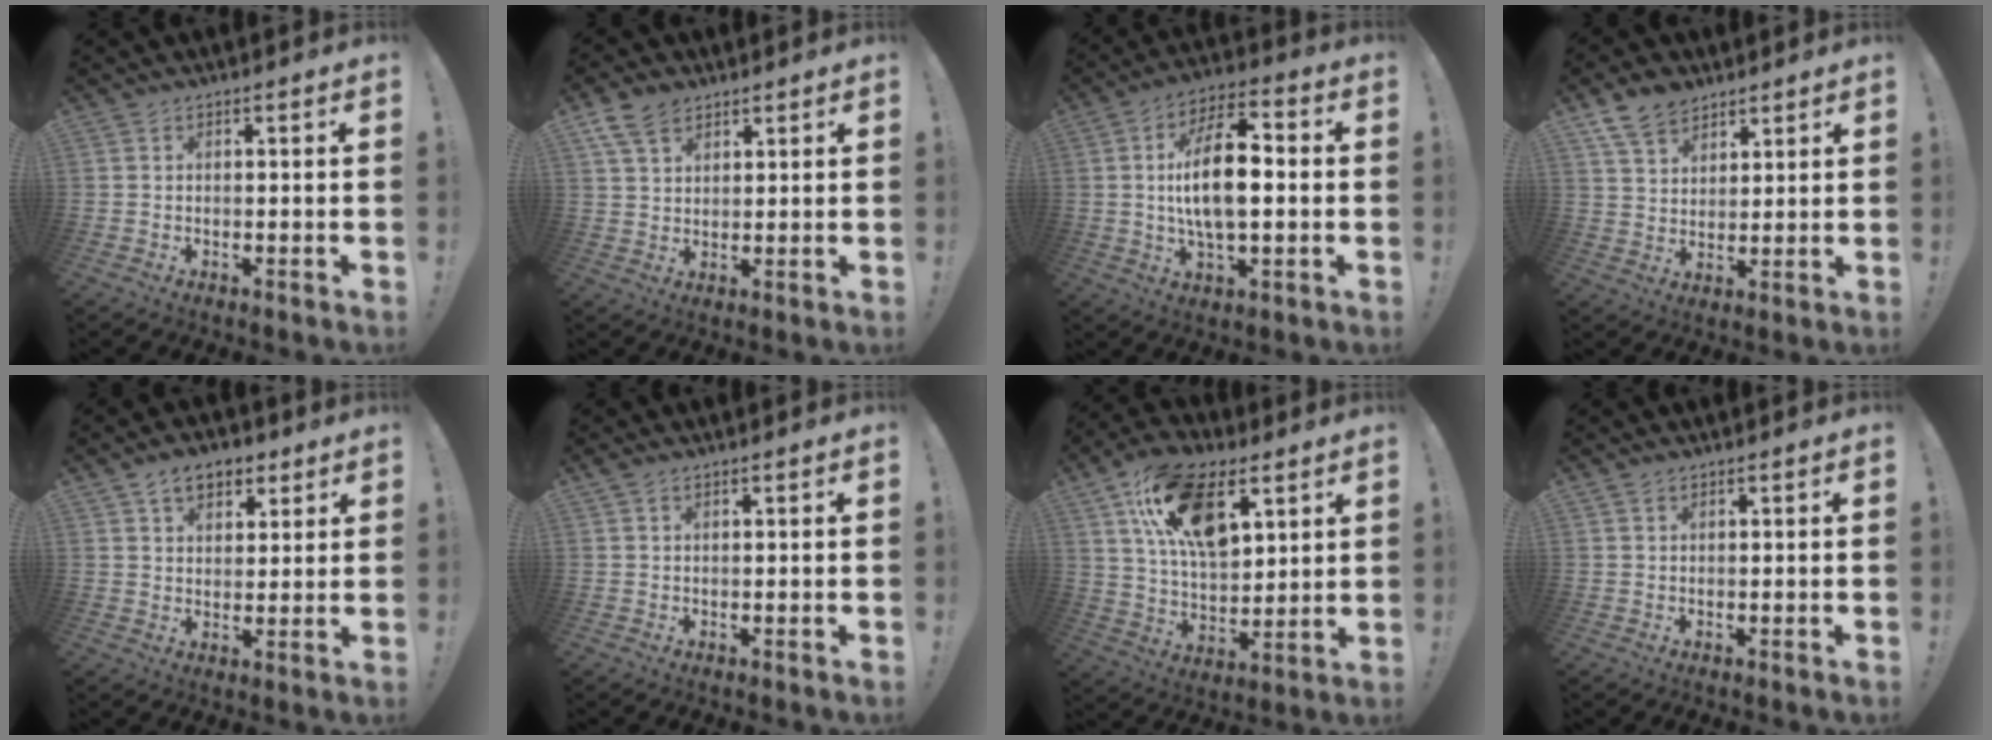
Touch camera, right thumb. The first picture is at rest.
{"total": 8.0, "force": [4.8, 5.2, 3.8], "torque": [-0.079, -0.007, 0.097]}
{"total": 15.5, "force": [0.2, 7.2, 13.8], "torque": [-0.244, 0.011, -0.003]}
{"total": 9.4, "force": [6.7, 5.7, 3.3], "torque": [-0.064, -0.030, 0.131]}
{"total": 8.2, "force": [4.4, 5.6, 3.9], "torque": [-0.053, -0.009, 0.083]}
{"total": 0.8, "force": [0.5, 0.4, 0.4], "torque": [-0.018, 0.006, 0.011]}
{"total": 19.4, "force": [9.1, 10.7, 13.4], "torque": [-0.230, -0.029, 0.162]}
{"total": 0.7, "force": [0.5, 0.5, 0.2], "torque": [-0.004, 0.000, 0.010]}